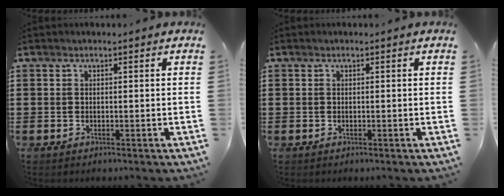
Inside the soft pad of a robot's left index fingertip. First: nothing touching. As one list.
[{"total": 0.0}]